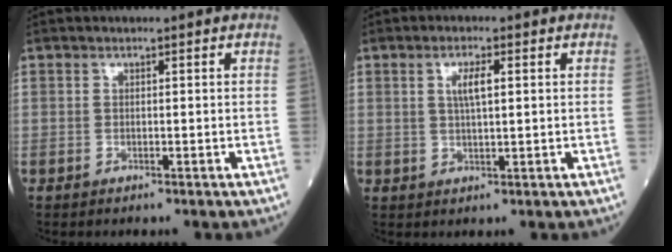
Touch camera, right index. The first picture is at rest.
{"total": 3.4, "force": [1.0, 0.7, 3.2], "torque": [-0.061, 0.004, 0.019]}